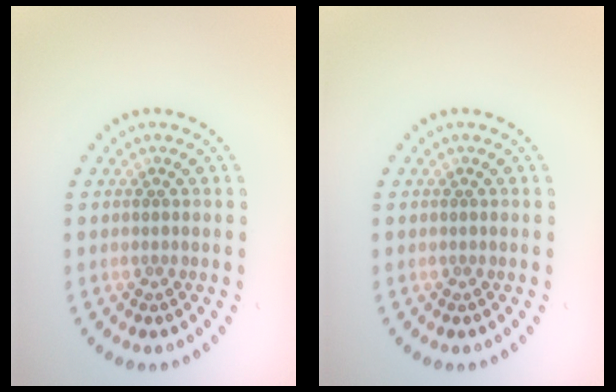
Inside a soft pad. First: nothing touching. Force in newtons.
{"total": 0.0}